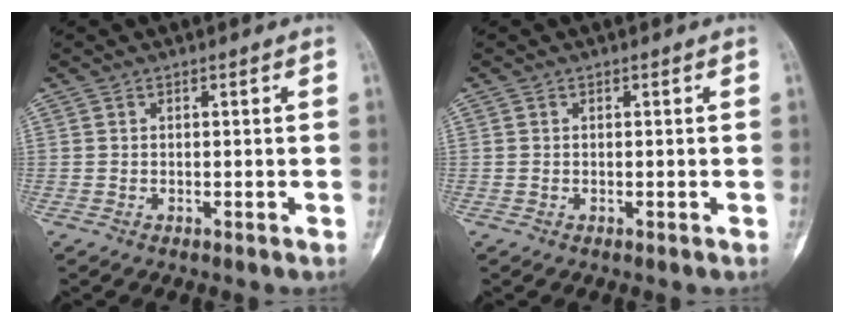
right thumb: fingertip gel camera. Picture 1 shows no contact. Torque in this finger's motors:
{"motor_torque": [0.18, 0.03, 0.06, 0.15, 0.05]}